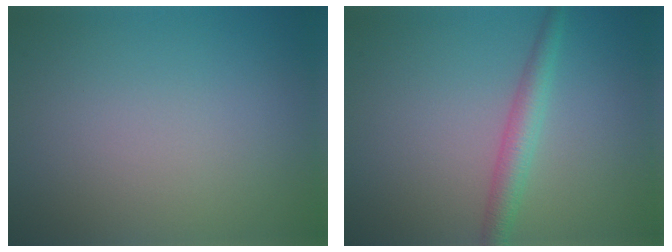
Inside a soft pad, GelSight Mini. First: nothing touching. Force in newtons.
{"total": 2.6, "press": 2.6, "slide": 0.1}